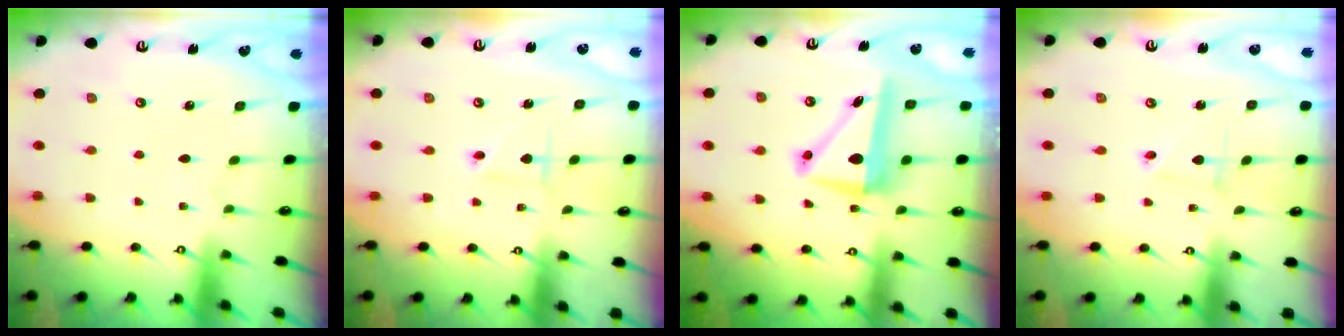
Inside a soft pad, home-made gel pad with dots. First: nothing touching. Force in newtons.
{"total": 2.6, "press": 2.6, "slide": 0.3}
{"total": 8.5, "press": 8.3, "slide": 1.6}
{"total": 2.8, "press": 2.8, "slide": 0.2}